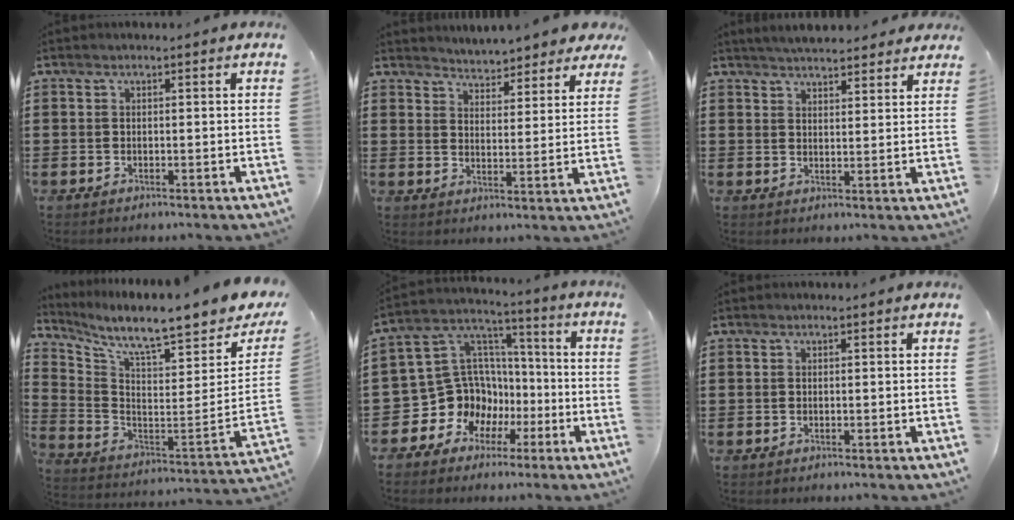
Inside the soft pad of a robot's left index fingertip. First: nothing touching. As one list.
[{"total": 4.5, "force": [4.5, 0.2, -0.4], "torque": [-0.015, -0.024, 0.082]}, {"total": 4.1, "force": [4.0, 0.5, 0.8], "torque": [-0.026, -0.009, 0.074]}, {"total": 8.2, "force": [6.9, 0.0, 4.5], "torque": [-0.104, -0.075, 0.106]}, {"total": 10.9, "force": [-3.3, 10.2, 1.7], "torque": [-0.089, -0.011, -0.047]}, {"total": 0.0}]